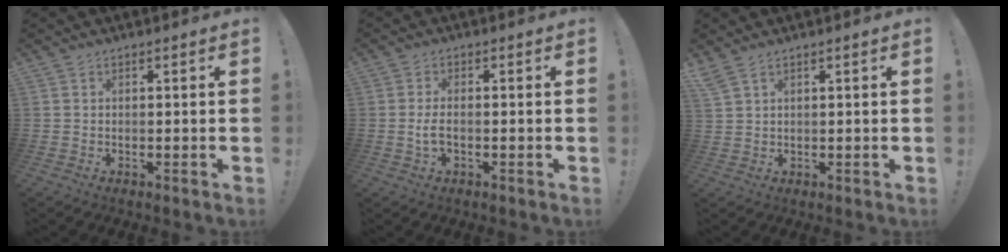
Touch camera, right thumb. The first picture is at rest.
{"total": 3.3, "force": [-0.7, 1.3, 2.9], "torque": [-0.056, -0.002, -0.015]}
{"total": 3.3, "force": [2.6, 0.7, 2.0], "torque": [-0.043, -0.010, 0.050]}